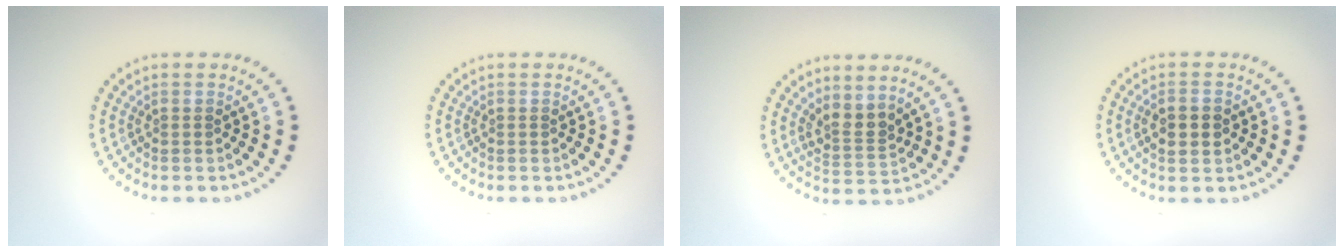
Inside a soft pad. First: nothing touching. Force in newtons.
{"total": 0.0}
{"total": 2.4, "press": 1.8, "slide": 1.7}
{"total": 2.4, "press": 2.4, "slide": 0.0}